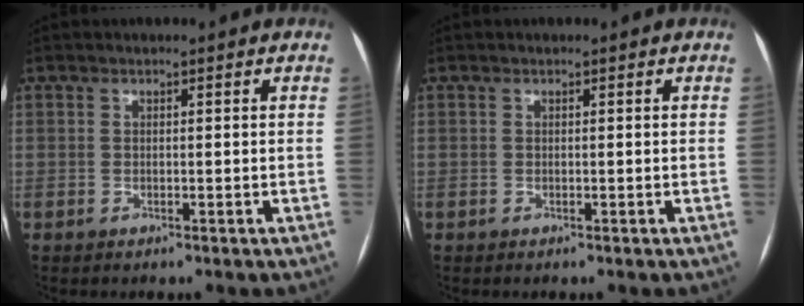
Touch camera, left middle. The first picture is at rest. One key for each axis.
{"total": 0.0}